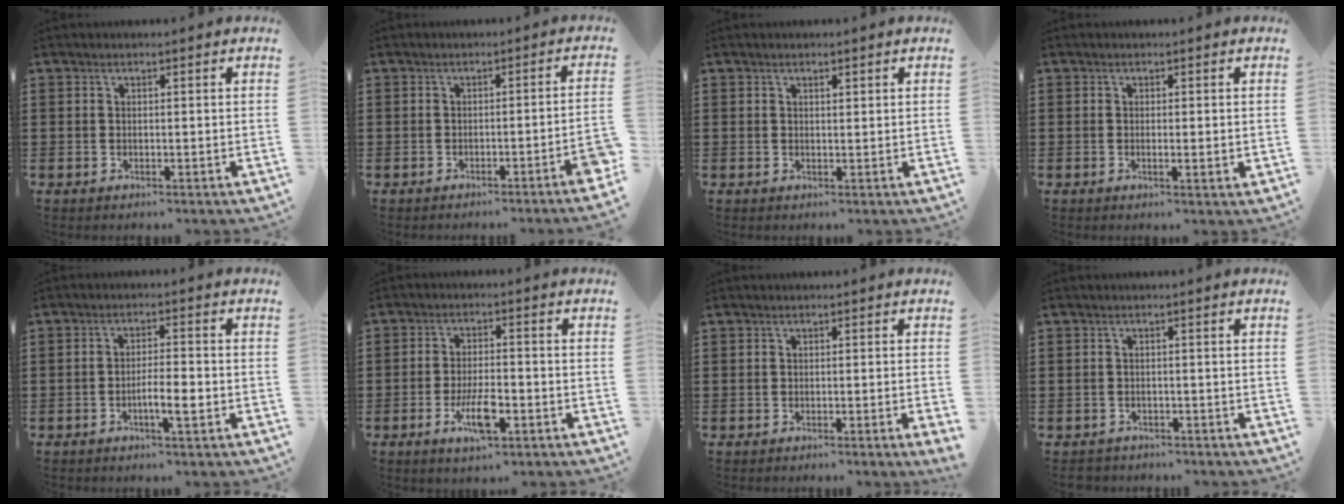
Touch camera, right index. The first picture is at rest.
{"total": 2.8, "force": [-1.8, -0.6, 2.1], "torque": [-0.033, -0.010, -0.033]}
{"total": 0.8, "force": [0.6, 0.4, 0.4], "torque": [-0.008, 0.003, 0.012]}
{"total": 1.2, "force": [-0.1, 0.1, 1.2], "torque": [-0.021, -0.004, 0.000]}
{"total": 4.2, "force": [-1.6, 0.6, 3.8], "torque": [-0.066, 0.002, -0.029]}
{"total": 6.8, "force": [-2.8, 2.0, 5.8], "torque": [-0.121, -0.007, -0.052]}
{"total": 0.8, "force": [-0.4, -0.2, 0.7], "torque": [-0.014, -0.005, -0.007]}
{"total": 1.3, "force": [-1.3, 0.4, -0.2], "torque": [-0.002, 0.004, -0.030]}